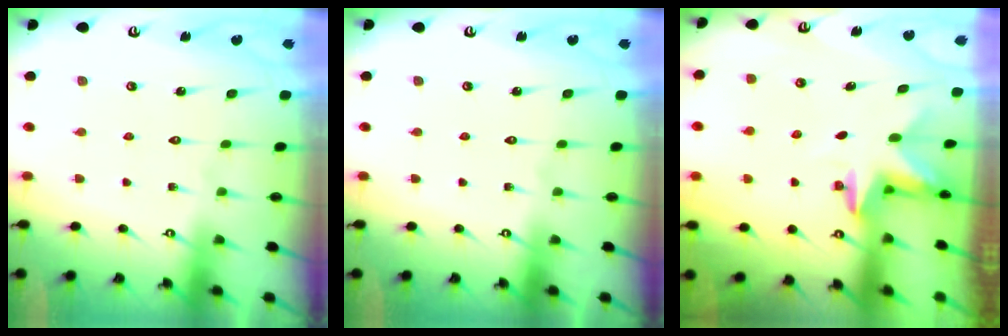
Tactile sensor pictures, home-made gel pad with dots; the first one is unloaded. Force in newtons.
{"total": 0.0}
{"total": 2.4, "press": 2.3, "slide": 0.4}